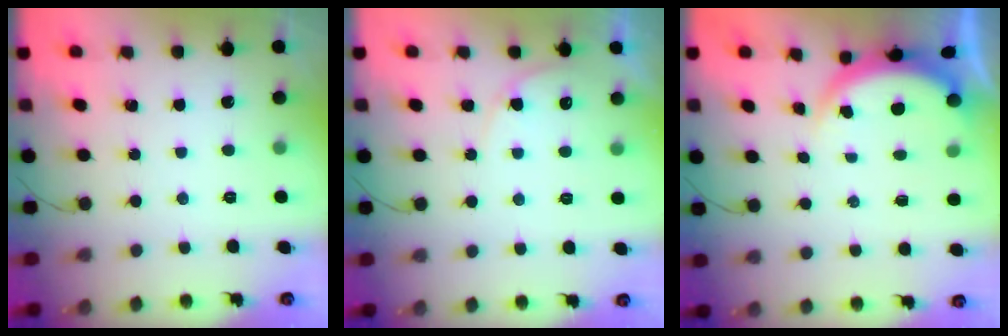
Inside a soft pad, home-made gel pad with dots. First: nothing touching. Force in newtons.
{"total": 5.3, "press": 5.2, "slide": 0.4}
{"total": 4.8, "press": 4.6, "slide": 1.4}